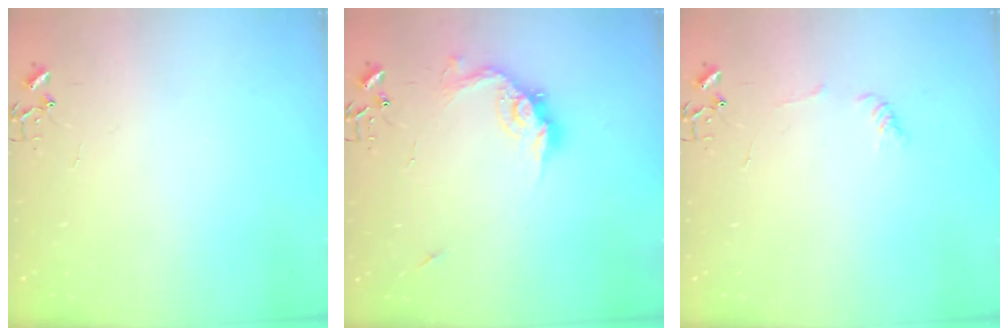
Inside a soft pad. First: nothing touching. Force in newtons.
{"total": 13.4, "press": 13.4, "slide": 1.1}
{"total": 4.8, "press": 4.8, "slide": 0.2}